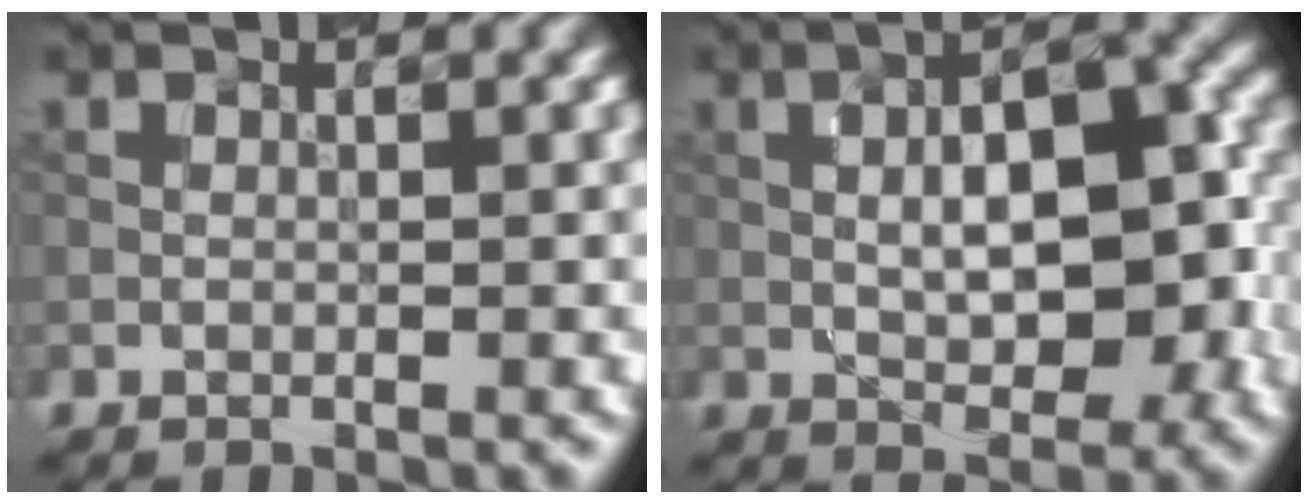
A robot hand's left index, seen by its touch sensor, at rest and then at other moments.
{"total": 8.7, "force": [0.0, 3.8, 7.8], "torque": [-0.110, 0.011, 0.000]}